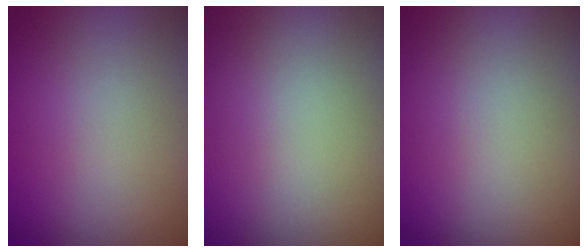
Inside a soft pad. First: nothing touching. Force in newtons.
{"total": 0.0}
{"total": 0.0}